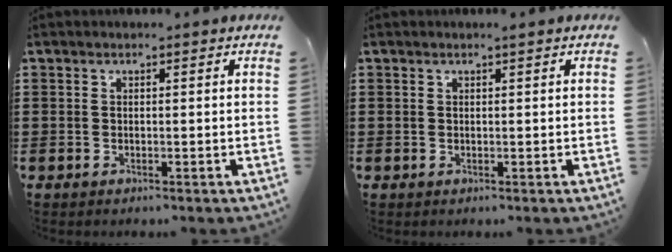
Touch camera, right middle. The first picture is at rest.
{"total": 0.0}